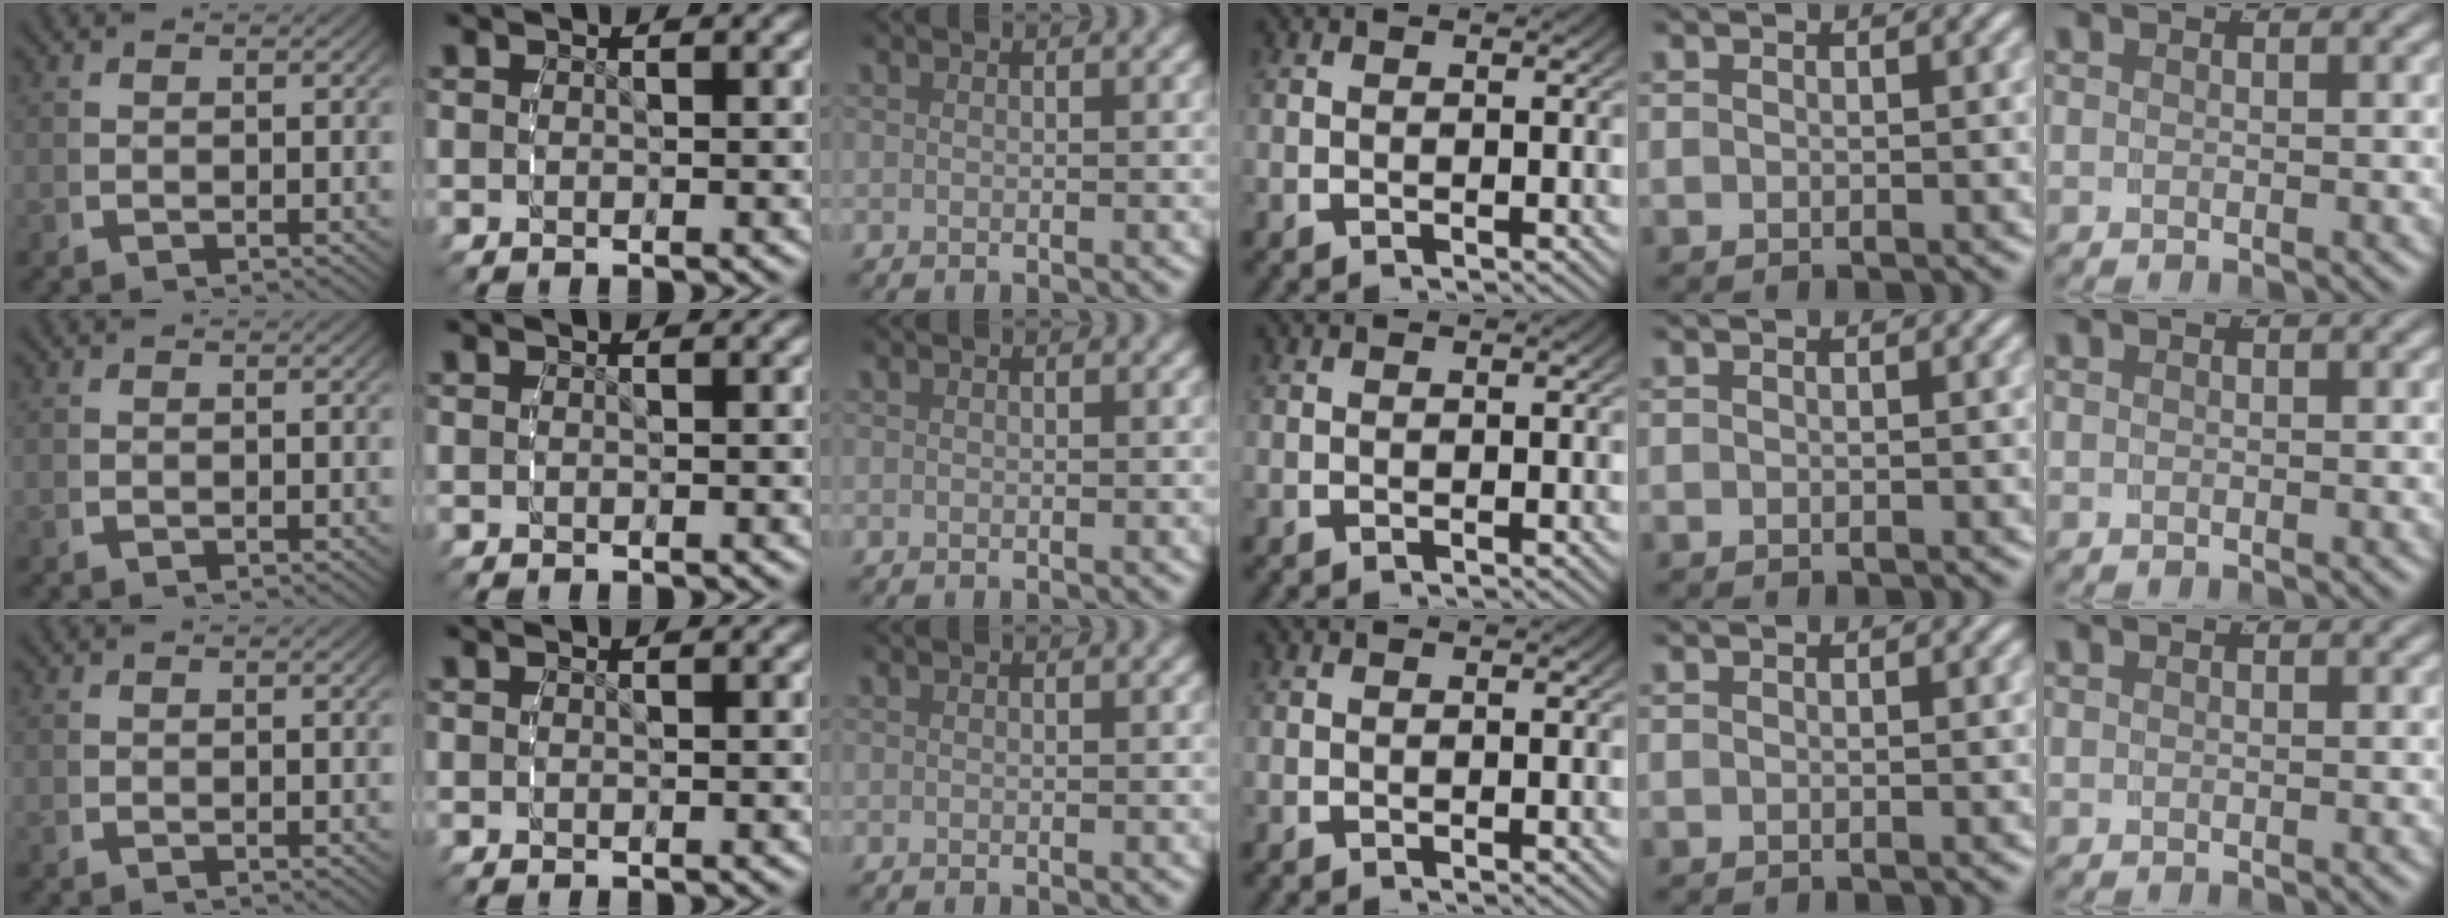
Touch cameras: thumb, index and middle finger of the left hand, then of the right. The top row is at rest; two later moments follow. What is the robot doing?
{"motion": "reach", "object": "scarf"}